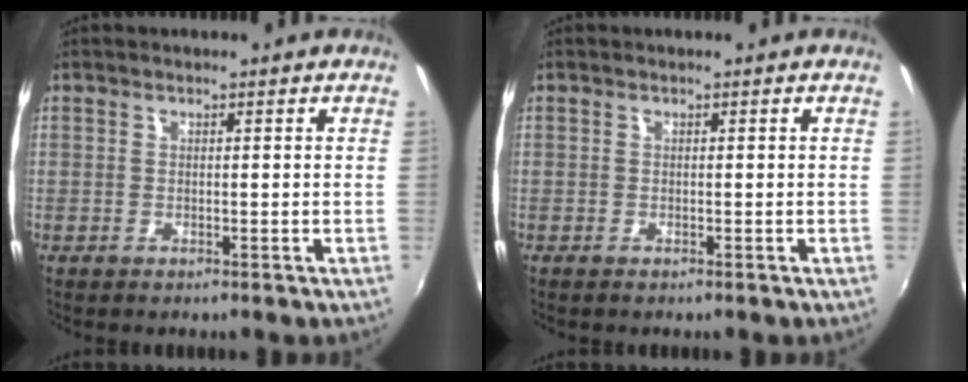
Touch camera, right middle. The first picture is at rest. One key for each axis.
{"total": 0.0}